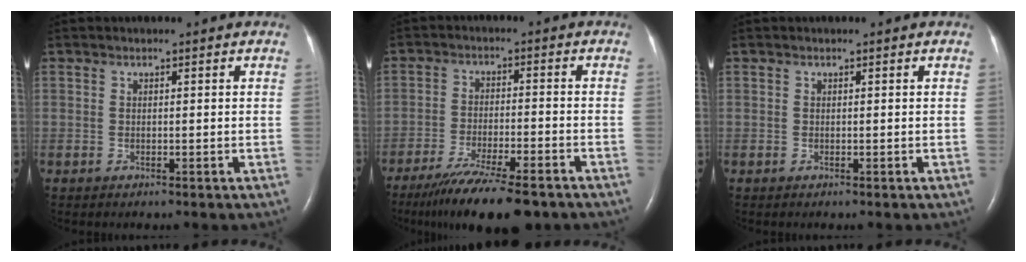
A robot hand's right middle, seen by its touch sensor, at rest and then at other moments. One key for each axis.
{"total": 13.6, "fx": -10.6, "fy": 1.6, "fz": 8.3, "tx": -0.141, "ty": -0.036, "tz": -0.170}
{"total": 0.0}